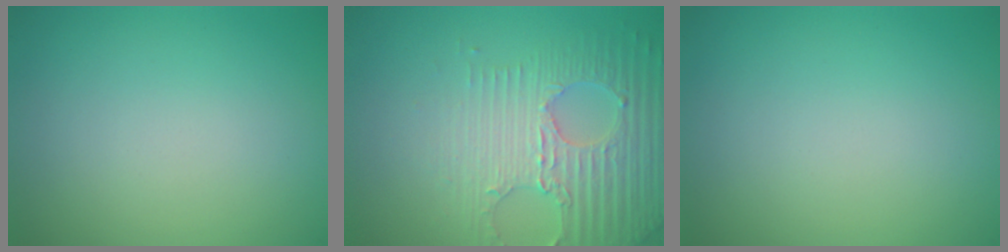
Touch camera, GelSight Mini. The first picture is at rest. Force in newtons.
{"total": 4.7, "press": 4.3, "slide": 2.0}
{"total": 0.0}